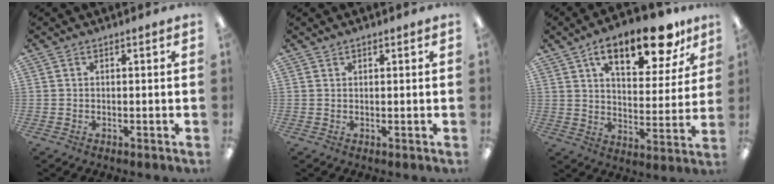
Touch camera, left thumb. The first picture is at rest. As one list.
[{"total": 0.7, "force": [0.7, 0.2, 0.2], "torque": [-0.004, 0.000, 0.013]}, {"total": 17.5, "force": [11.0, 7.6, 11.4], "torque": [-0.156, -0.050, 0.177]}]